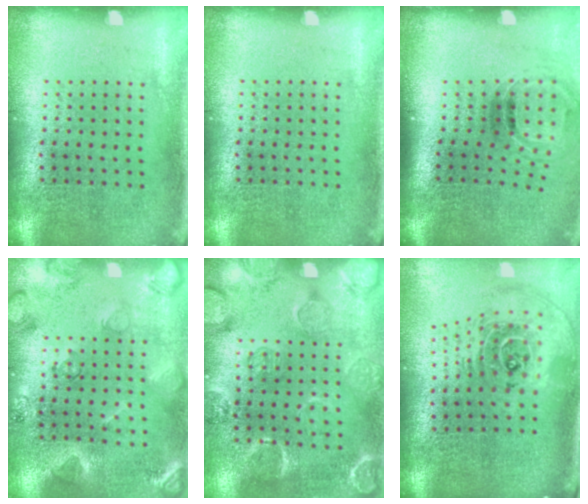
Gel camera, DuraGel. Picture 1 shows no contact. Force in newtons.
{"total": 0.0}
{"total": 1.2, "press": 0.9, "slide": 0.8}
{"total": 2.3, "press": 2.2, "slide": 0.4}
{"total": 2.5, "press": 2.2, "slide": 1.3}
{"total": 2.4, "press": 1.8, "slide": 1.7}